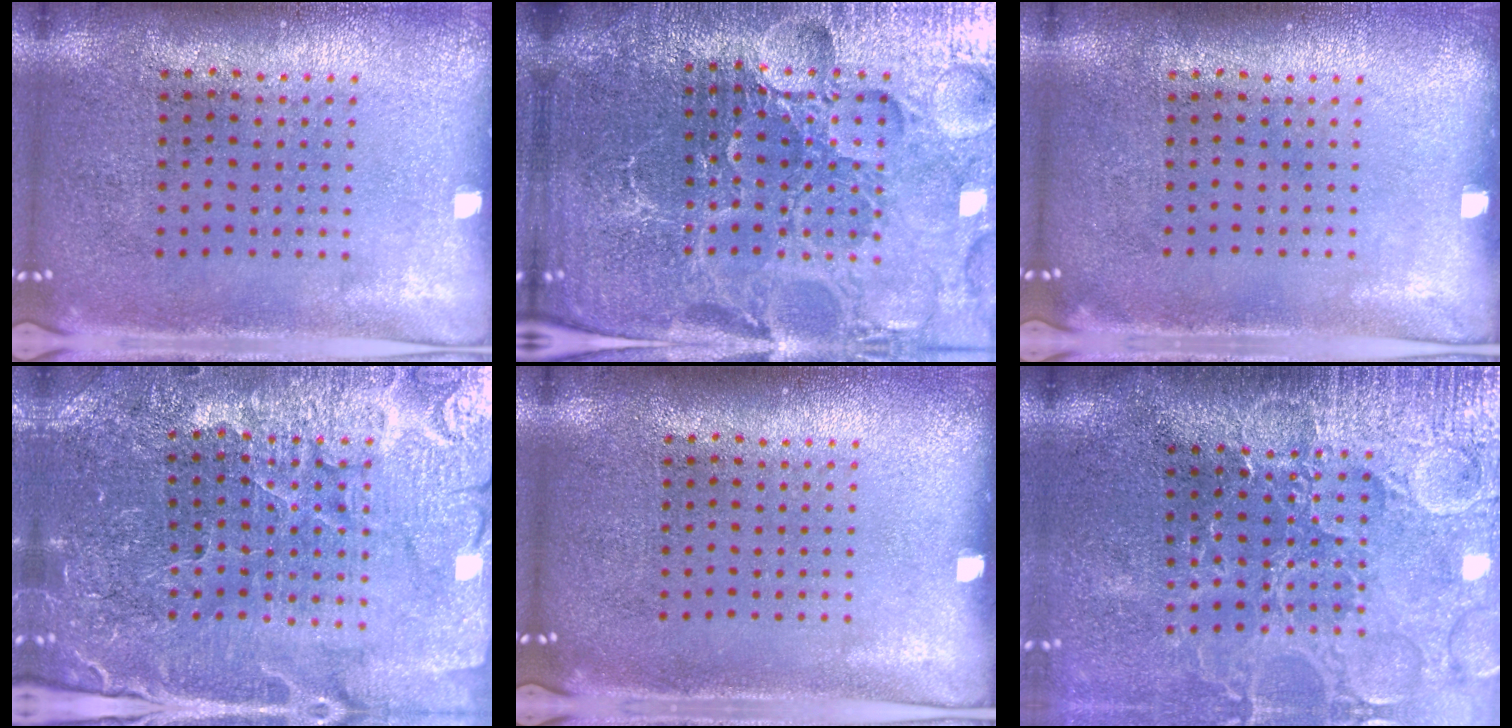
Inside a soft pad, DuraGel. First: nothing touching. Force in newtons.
{"total": 5.7, "press": 5.3, "slide": 2.2}
{"total": 0.0}
{"total": 3.9, "press": 3.8, "slide": 0.6}
{"total": 0.0}
{"total": 4.3, "press": 3.8, "slide": 1.9}